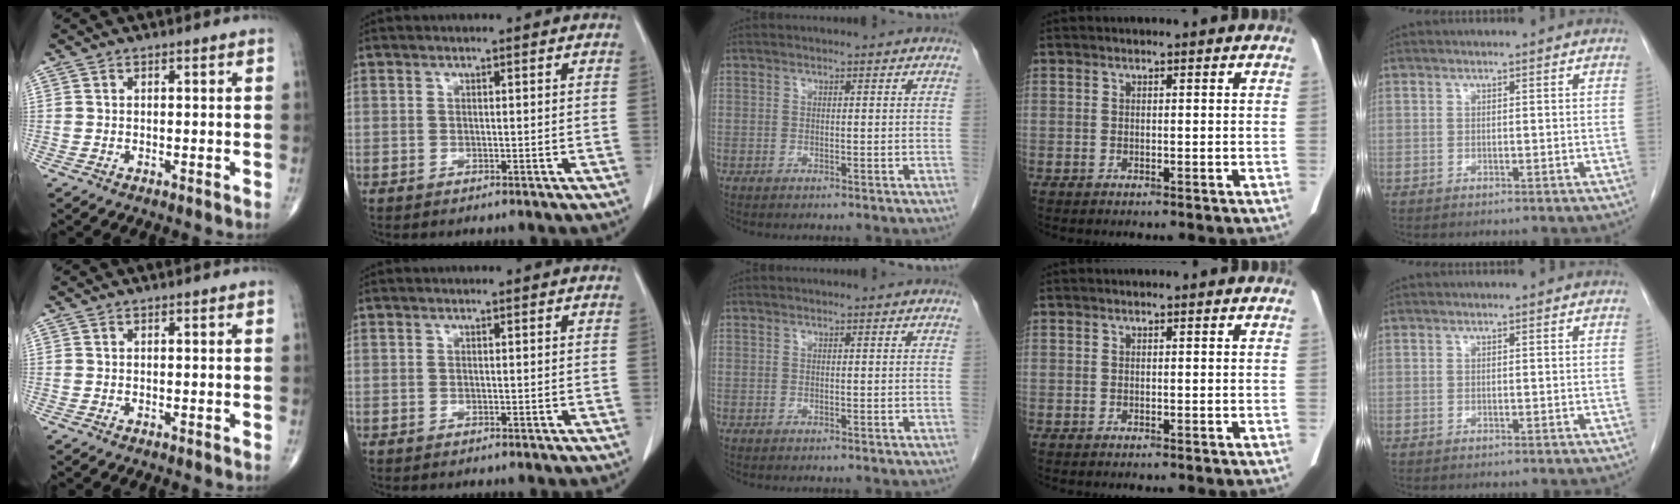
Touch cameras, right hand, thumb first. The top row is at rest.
{}